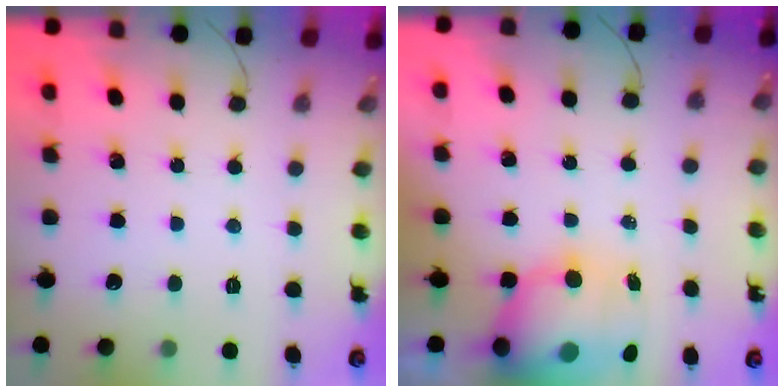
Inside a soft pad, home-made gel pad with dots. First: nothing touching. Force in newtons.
{"total": 14.1, "press": 13.6, "slide": 3.6}